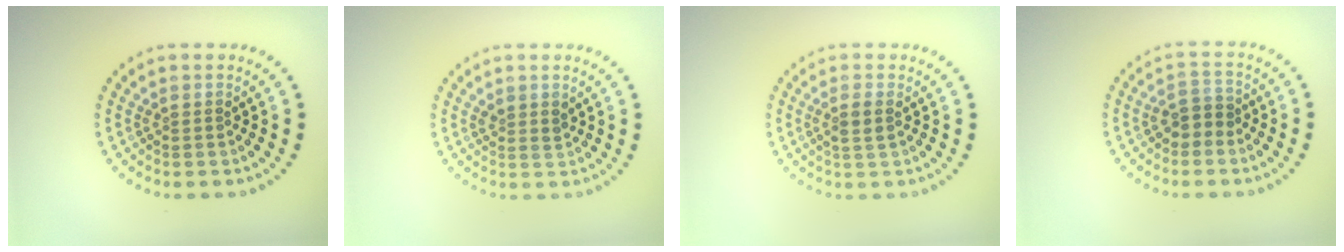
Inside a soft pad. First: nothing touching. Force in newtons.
{"total": 1.1, "press": 0.9, "slide": 0.6}
{"total": 1.5, "press": 1.4, "slide": 0.6}
{"total": 2.0, "press": 1.8, "slide": 0.8}